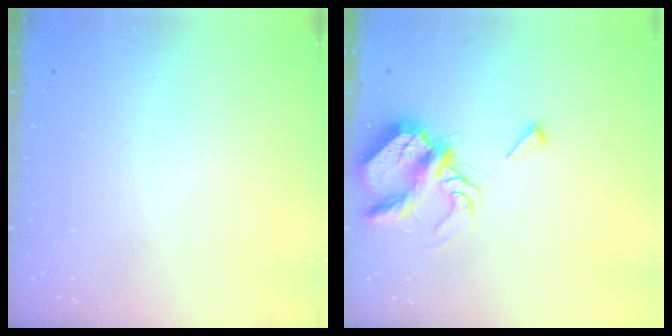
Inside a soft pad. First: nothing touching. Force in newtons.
{"total": 7.5, "press": 7.5, "slide": 0.8}